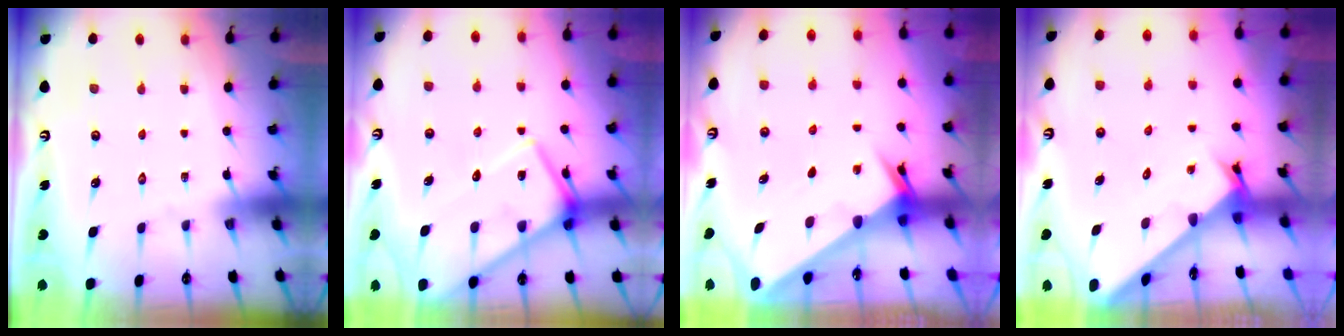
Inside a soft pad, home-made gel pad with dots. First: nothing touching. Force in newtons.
{"total": 13.5, "press": 13.4, "slide": 1.7}
{"total": 2.6, "press": 2.6, "slide": 0.2}
{"total": 2.4, "press": 2.4, "slide": 0.2}